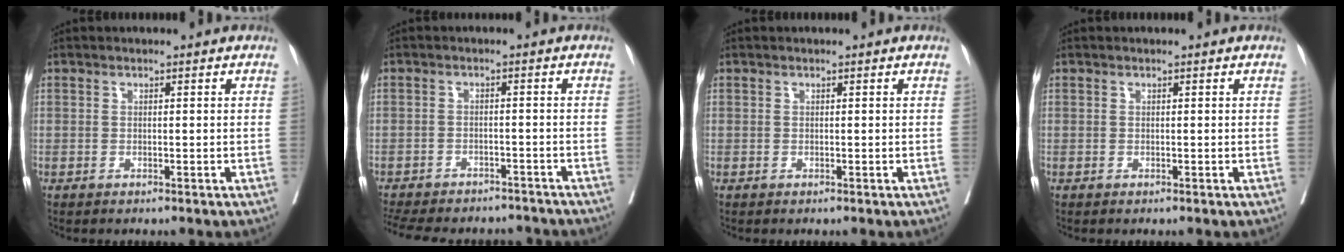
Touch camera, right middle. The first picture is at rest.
{"total": 15.9, "force": [-13.8, 6.0, 4.9], "torque": [-0.122, -0.003, -0.177]}
{"total": 0.0}
{"total": 0.0}